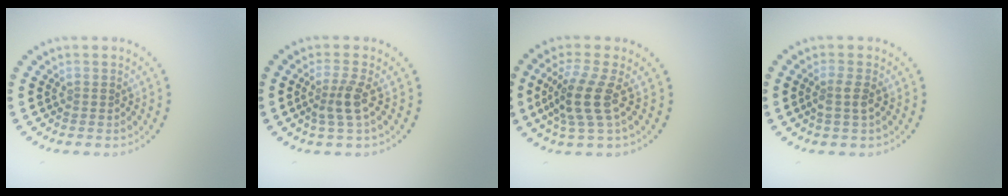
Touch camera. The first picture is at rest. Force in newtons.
{"total": 2.4, "press": 1.8, "slide": 1.6}
{"total": 3.9, "press": 3.0, "slide": 2.5}
{"total": 1.5, "press": 1.2, "slide": 0.8}